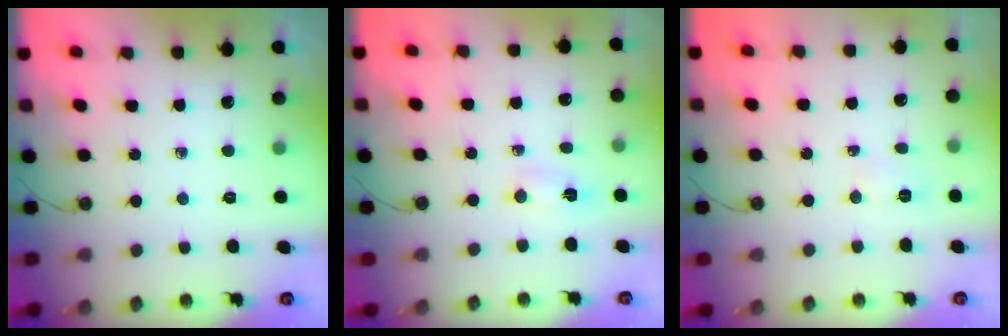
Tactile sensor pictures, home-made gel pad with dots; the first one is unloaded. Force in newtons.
{"total": 4.9, "press": 1.9, "slide": 4.6}
{"total": 2.8, "press": 2.7, "slide": 0.8}